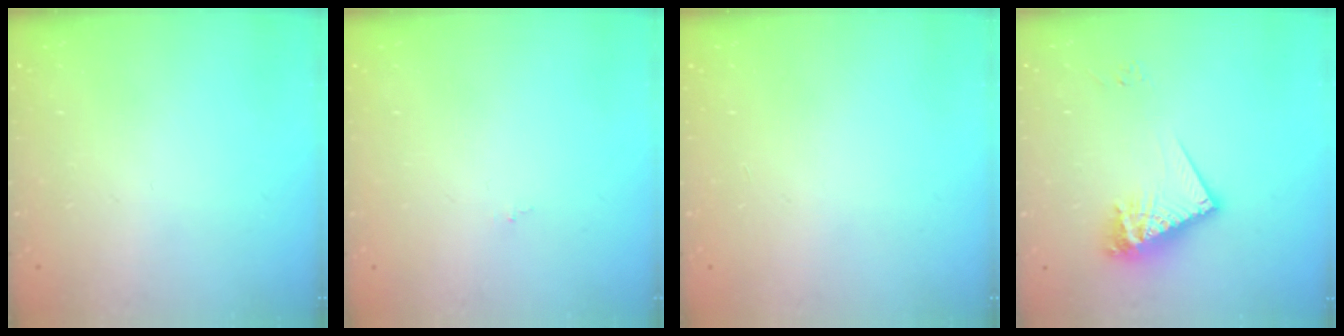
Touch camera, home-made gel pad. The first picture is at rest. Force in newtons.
{"total": 0.0}
{"total": 0.0}
{"total": 13.0, "press": 12.9, "slide": 1.2}